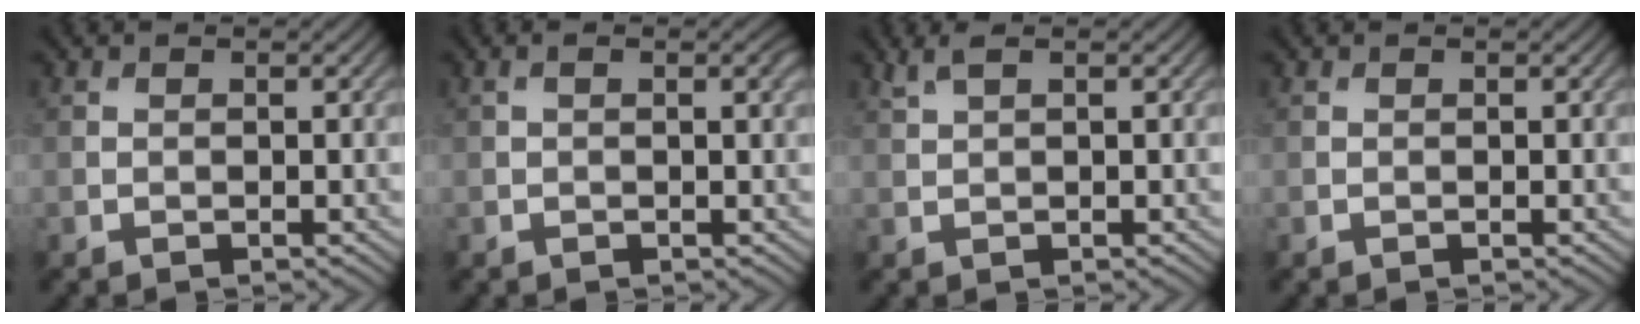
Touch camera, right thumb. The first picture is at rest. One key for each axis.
{"total": 1.5, "fx": 0.5, "fy": 0.3, "fz": 1.4, "tx": -0.024, "ty": 0.005, "tz": 0.006}
{"total": 1.7, "fx": 1.1, "fy": 0.3, "fz": 1.2, "tx": -0.034, "ty": 0.007, "tz": 0.025}
{"total": 0.0}